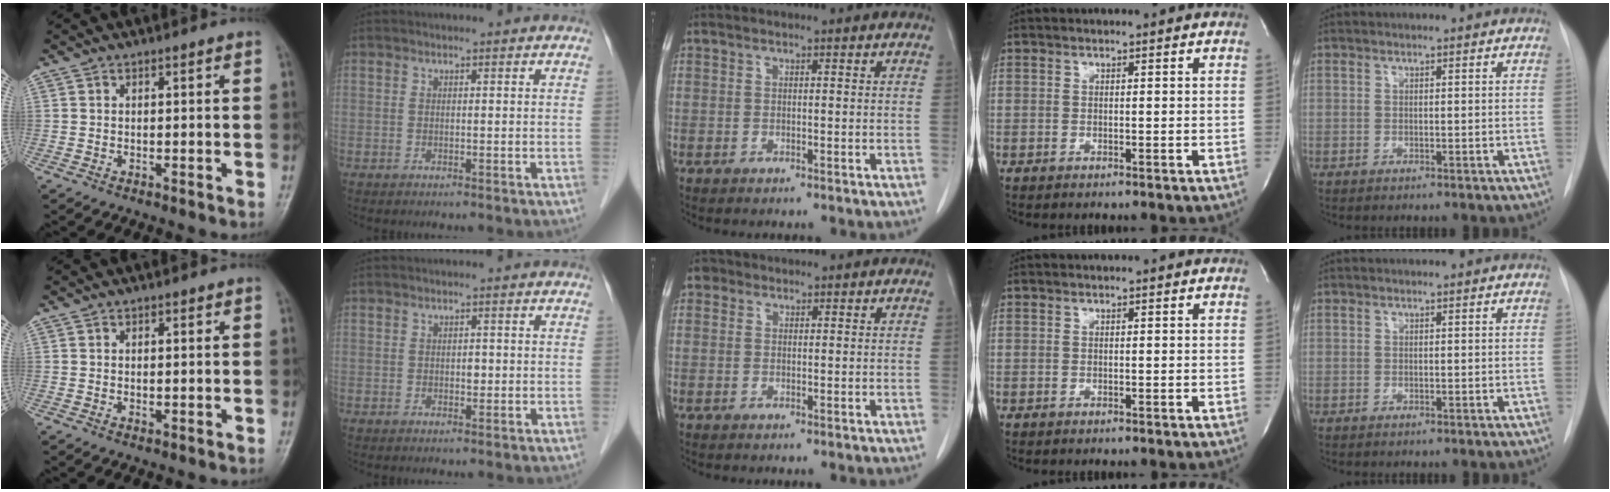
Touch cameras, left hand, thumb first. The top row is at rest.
{"thumb": {"total": 0.8, "force": [0.1, 0.5, 0.5], "torque": [-0.009, -0.002, 0.002]}, "index": {"total": 1.1, "force": [-0.1, 0.8, 0.8], "torque": [-0.012, 0.002, 0.001]}, "middle": {"total": 1.5, "force": [0.8, 1.3, 0.2], "torque": [0.002, 0.006, 0.007]}}